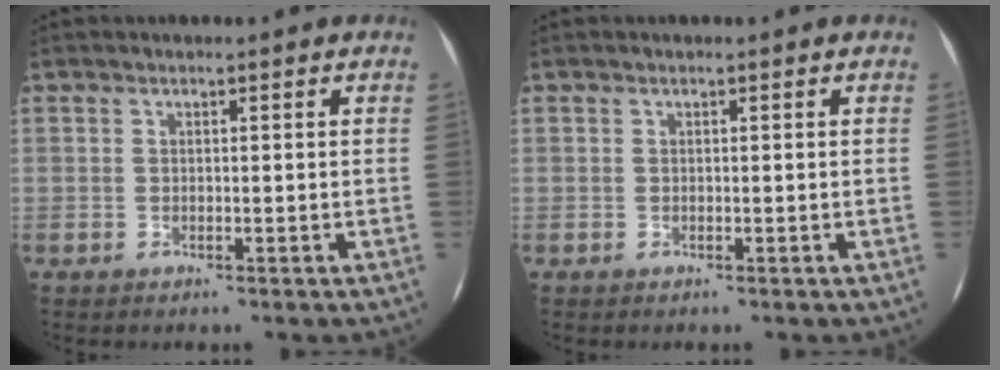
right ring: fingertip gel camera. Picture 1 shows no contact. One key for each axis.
{"total": 0.0}